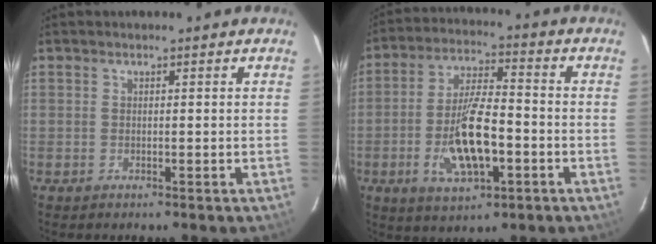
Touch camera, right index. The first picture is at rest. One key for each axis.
{"total": 13.1, "fx": -4.1, "fy": 4.8, "fz": 11.5, "tx": -0.231, "ty": -0.004, "tz": -0.067}